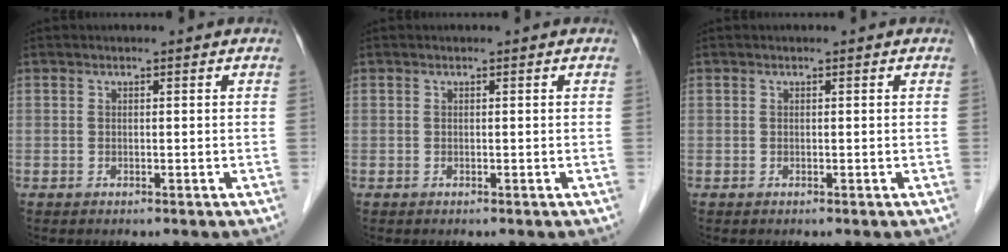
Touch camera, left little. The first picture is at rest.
{"total": 0.0}
{"total": 0.0}